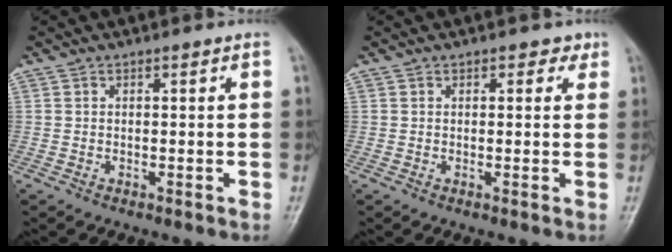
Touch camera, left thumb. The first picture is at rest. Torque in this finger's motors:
{"motor_torque": [-0.34, -0.25, -0.22, 0.10, 0.03]}